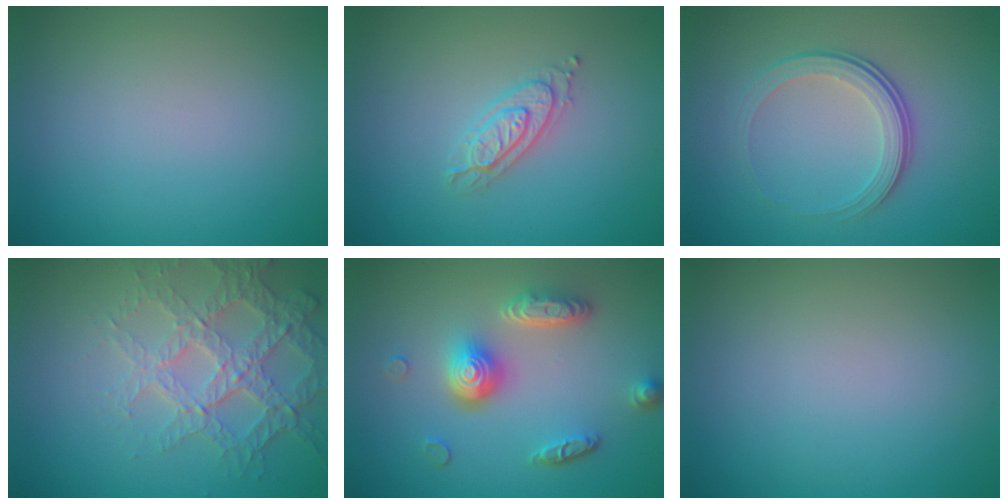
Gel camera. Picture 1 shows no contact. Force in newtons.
{"total": 2.2, "press": 2.1, "slide": 0.5}
{"total": 3.8, "press": 2.7, "slide": 2.7}
{"total": 4.3, "press": 4.1, "slide": 1.3}
{"total": 4.8, "press": 3.7, "slide": 3.0}
{"total": 0.0}